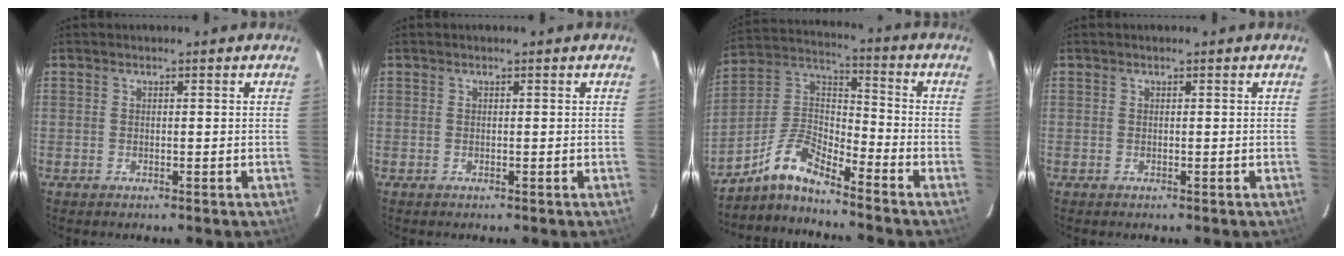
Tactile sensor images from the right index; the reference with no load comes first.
{"total": 0.0}
{"total": 9.1, "force": [-7.7, 1.7, 4.4], "torque": [-0.114, 0.032, -0.165]}
{"total": 0.0}